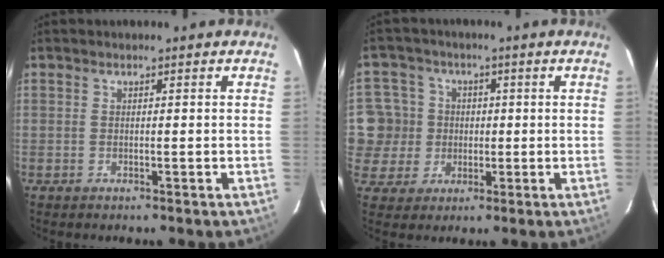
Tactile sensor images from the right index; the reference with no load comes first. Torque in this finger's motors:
{"motor_torque": [-0.02, 0.00, 0.07, 0.01]}